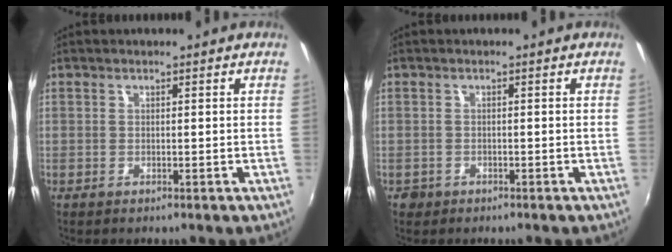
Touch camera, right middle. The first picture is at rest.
{"total": 1.8, "force": [-1.0, 1.4, 0.4], "torque": [-0.013, -0.003, -0.016]}